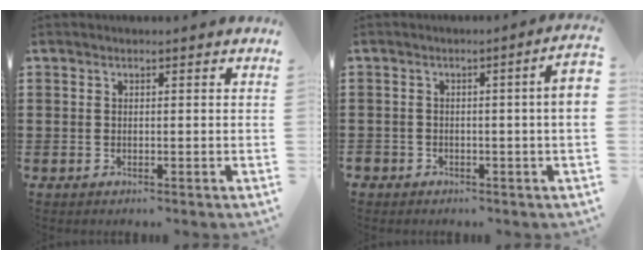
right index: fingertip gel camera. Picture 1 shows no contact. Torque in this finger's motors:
{"motor_torque": [1.74, 0.40, 0.74, 0.13]}